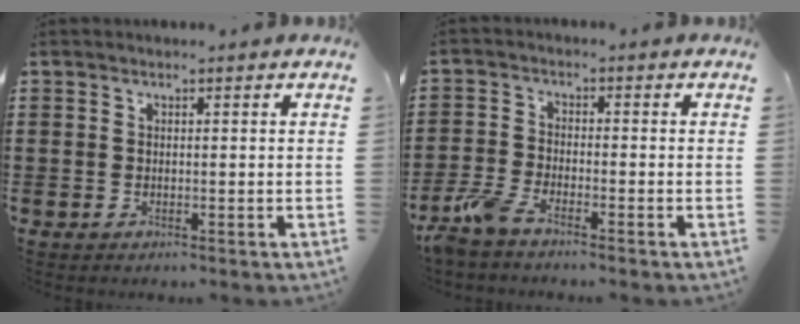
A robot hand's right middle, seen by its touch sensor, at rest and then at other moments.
{"total": 4.6, "force": [-3.7, 0.8, 2.6], "torque": [-0.086, -0.012, -0.080]}